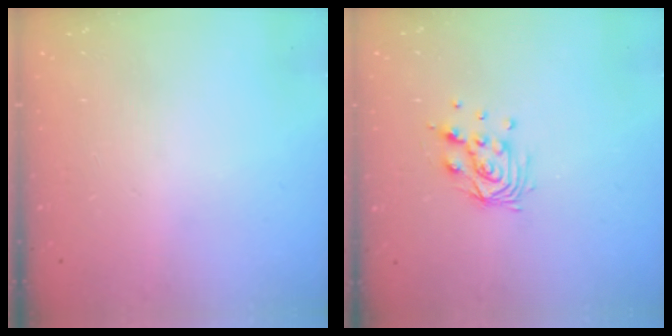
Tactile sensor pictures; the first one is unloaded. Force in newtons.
{"total": 9.5, "press": 9.4, "slide": 0.8}